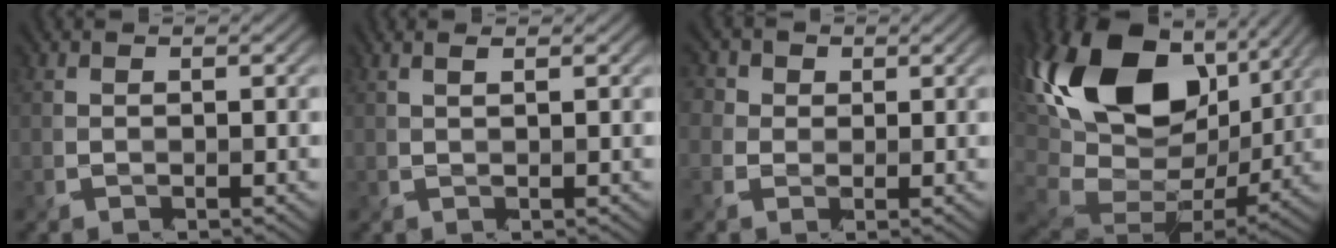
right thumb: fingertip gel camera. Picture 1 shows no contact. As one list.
[{"total": 1.5, "force": [0.8, -0.1, 1.3], "torque": [-0.031, 0.005, 0.023]}, {"total": 5.3, "force": [2.1, 4.3, 2.3], "torque": [-0.083, 0.025, 0.021]}, {"total": 19.6, "force": [5.5, 11.9, 14.5], "torque": [-0.338, 0.009, 0.109]}]